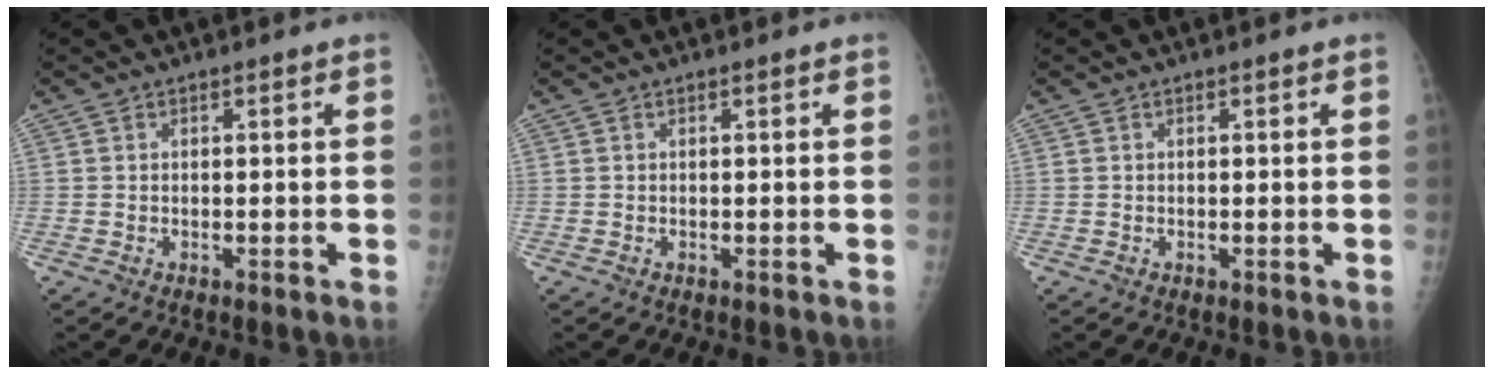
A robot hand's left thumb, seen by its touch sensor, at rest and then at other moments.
{"total": 0.0}
{"total": 0.0}